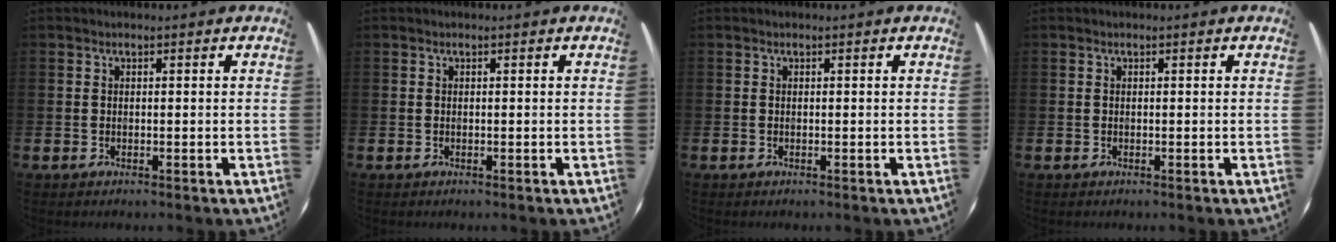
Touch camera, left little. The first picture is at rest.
{"total": 0.0}
{"total": 0.0}
{"total": 0.0}